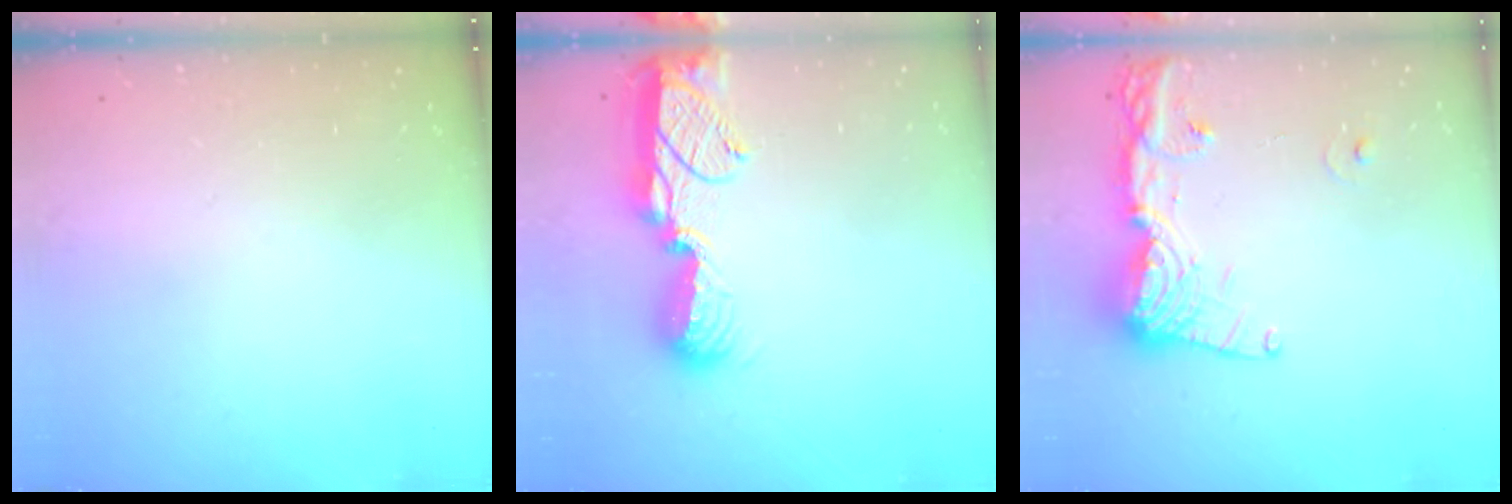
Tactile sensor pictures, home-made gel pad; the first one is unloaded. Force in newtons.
{"total": 11.4, "press": 11.3, "slide": 1.5}
{"total": 15.2, "press": 15.1, "slide": 1.5}